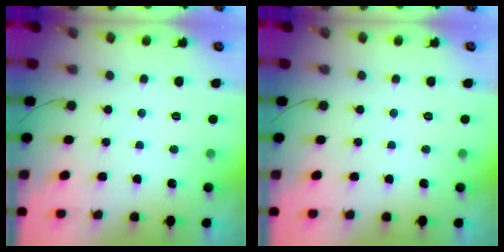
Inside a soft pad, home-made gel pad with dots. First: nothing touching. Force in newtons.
{"total": 0.0}